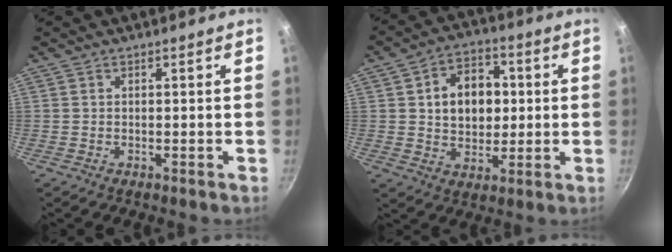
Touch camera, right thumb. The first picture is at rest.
{"total": 12.1, "force": [1.7, 8.9, 8.0], "torque": [-0.087, 0.006, 0.026]}